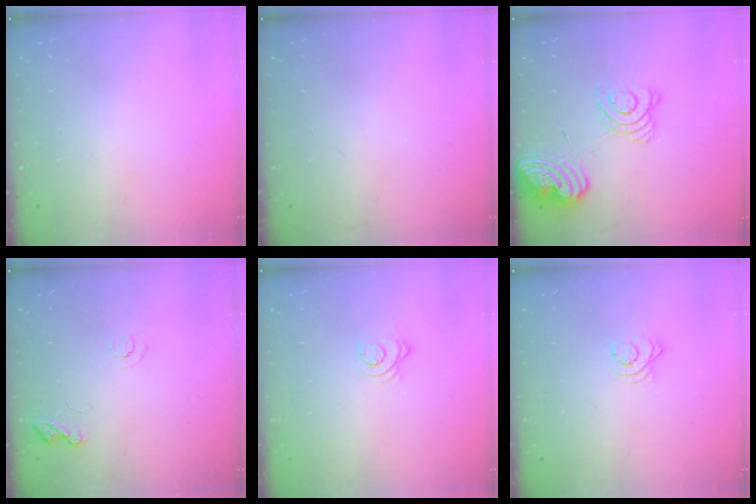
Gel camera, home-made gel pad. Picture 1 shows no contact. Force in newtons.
{"total": 0.0}
{"total": 14.4, "press": 14.3, "slide": 1.8}
{"total": 4.7, "press": 4.7, "slide": 0.5}
{"total": 2.9, "press": 2.9, "slide": 0.4}
{"total": 2.9, "press": 2.9, "slide": 0.4}